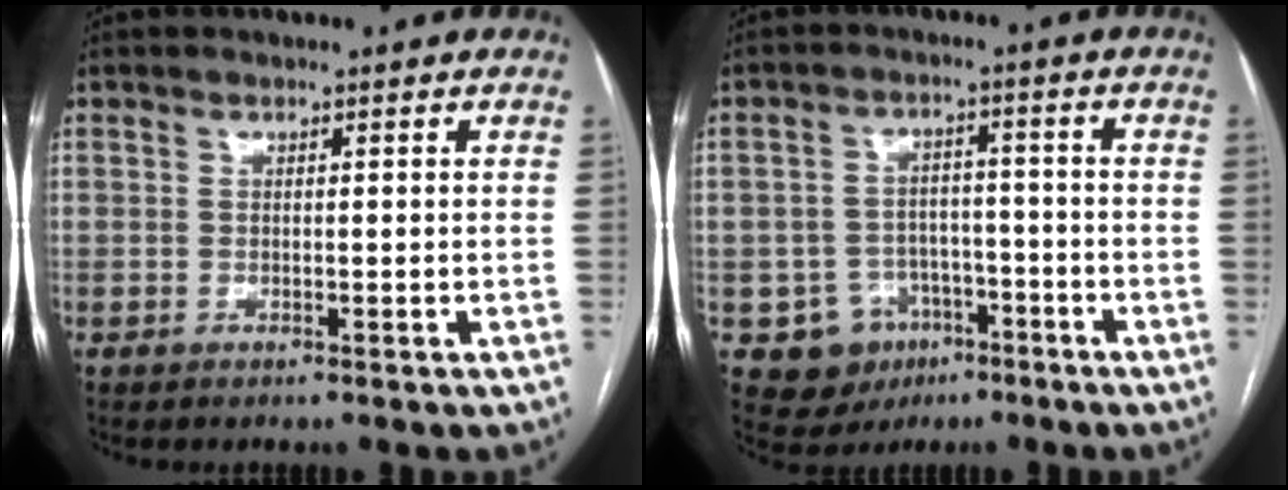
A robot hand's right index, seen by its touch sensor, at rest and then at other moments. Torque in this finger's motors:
{"motor_torque": [-0.27, -0.09, -0.60, -0.15]}